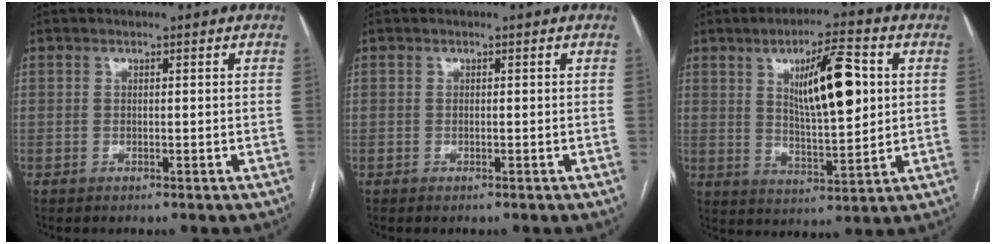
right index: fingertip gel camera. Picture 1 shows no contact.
{"total": 0.0}
{"total": 11.9, "force": [3.2, 2.6, 11.1], "torque": [-0.187, 0.004, 0.057]}